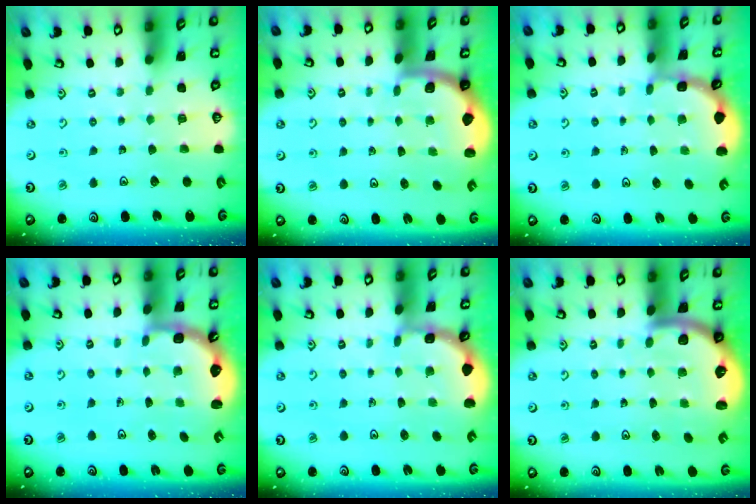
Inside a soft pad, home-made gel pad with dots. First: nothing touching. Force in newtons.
{"total": 1.9, "press": 1.8, "slide": 0.6}
{"total": 1.9, "press": 1.9, "slide": 0.1}
{"total": 2.5, "press": 2.1, "slide": 1.3}
{"total": 2.1, "press": 2.1, "slide": 0.2}
{"total": 3.4, "press": 3.2, "slide": 1.0}